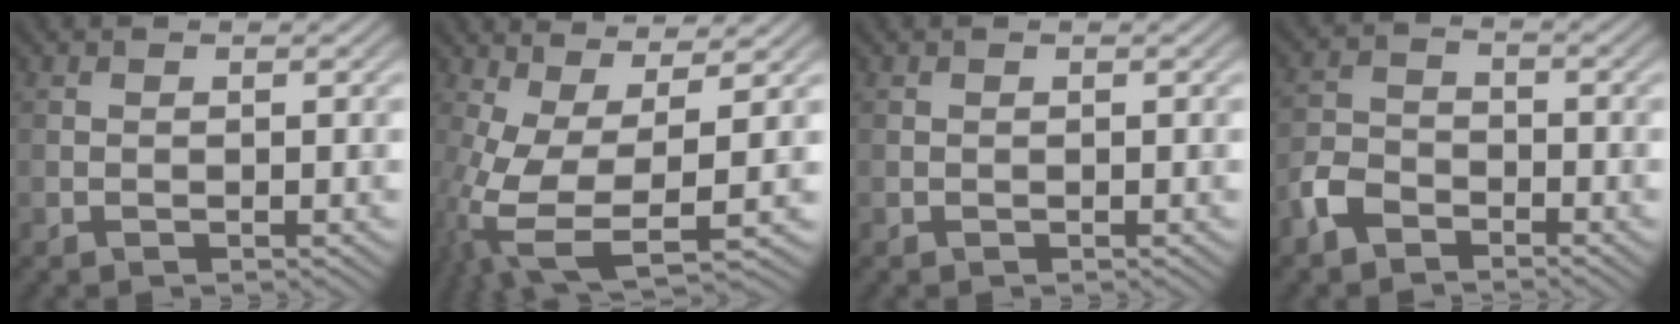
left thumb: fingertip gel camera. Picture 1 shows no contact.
{"total": 11.6, "force": [-2.3, 3.8, 10.7], "torque": [-0.244, -0.007, -0.033]}
{"total": 0.0}
{"total": 4.2, "force": [-3.1, 2.2, 1.9], "torque": [-0.041, -0.001, -0.079]}